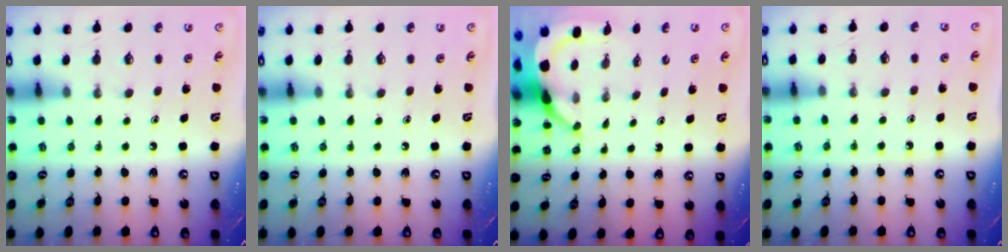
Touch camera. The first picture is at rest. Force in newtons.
{"total": 0.0}
{"total": 5.5, "press": 5.5, "slide": 0.7}
{"total": 4.2, "press": 4.1, "slide": 0.6}